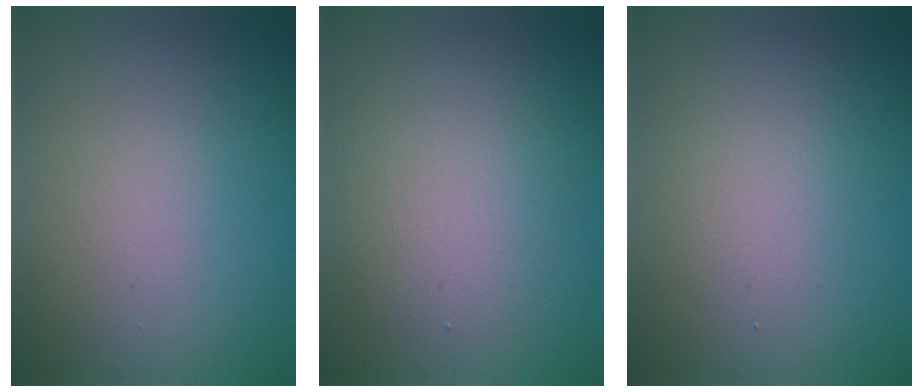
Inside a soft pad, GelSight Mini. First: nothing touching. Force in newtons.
{"total": 3.7, "press": 3.6, "slide": 0.3}
{"total": 2.0, "press": 2.0, "slide": 0.1}